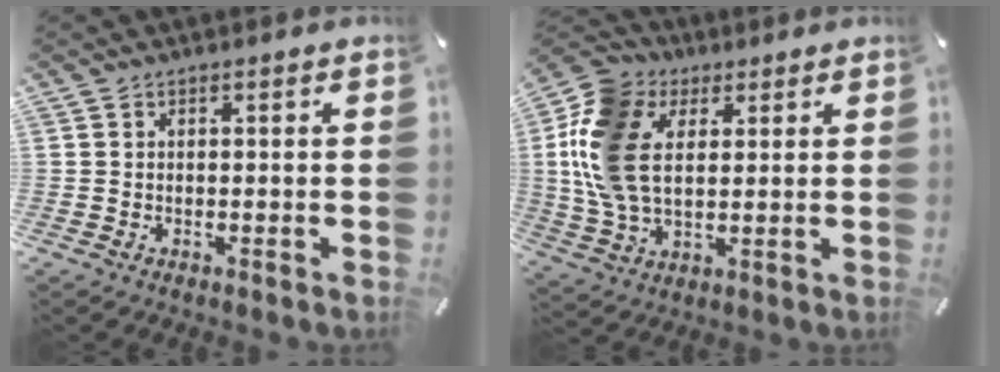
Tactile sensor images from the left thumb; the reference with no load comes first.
{"total": 14.1, "force": [3.0, 10.2, 9.3], "torque": [-0.245, 0.000, 0.051]}